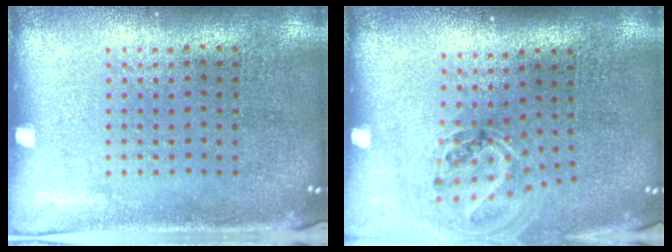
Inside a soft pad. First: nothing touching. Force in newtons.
{"total": 1.1, "press": 1.1, "slide": 0.4}